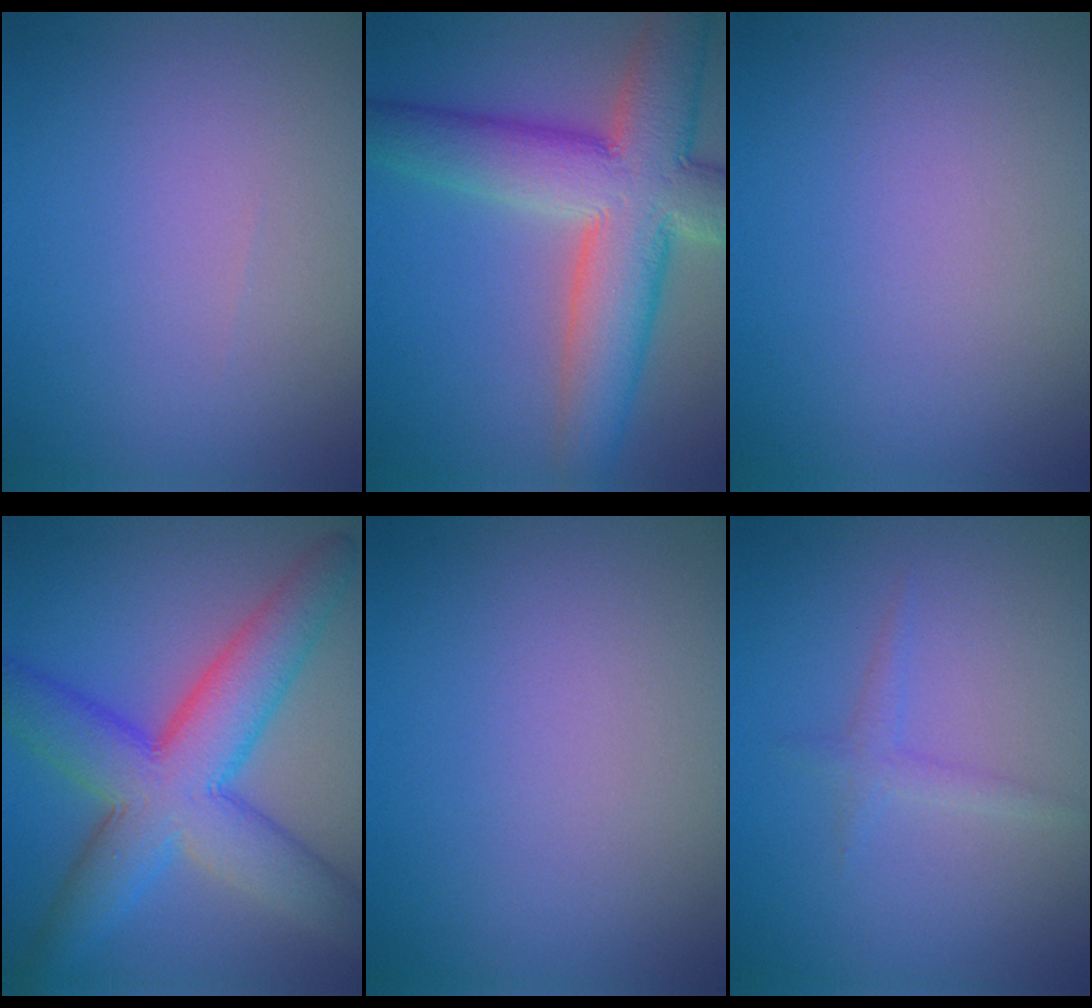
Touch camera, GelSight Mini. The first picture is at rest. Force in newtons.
{"total": 10.6, "press": 10.6, "slide": 0.7}
{"total": 0.0}
{"total": 9.5, "press": 9.5, "slide": 0.2}
{"total": 0.0}
{"total": 1.1, "press": 1.1, "slide": 0.1}